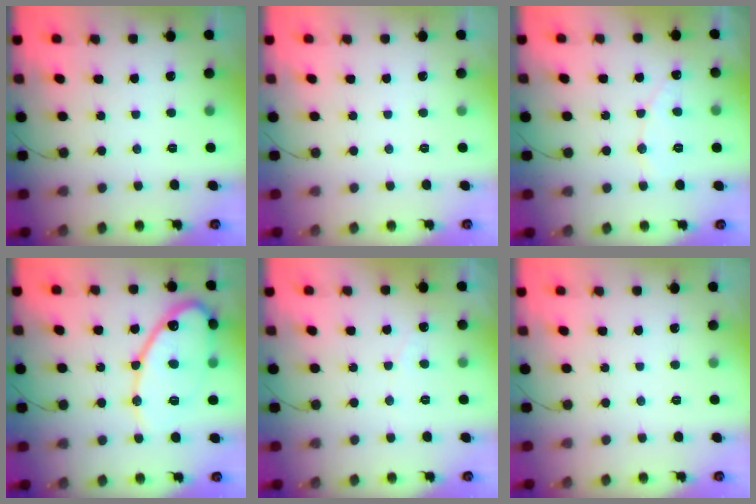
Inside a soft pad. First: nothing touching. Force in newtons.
{"total": 0.0}
{"total": 4.9, "press": 4.9, "slide": 0.4}
{"total": 18.4, "press": 18.3, "slide": 1.4}
{"total": 2.4, "press": 2.4, "slide": 0.2}
{"total": 0.0}